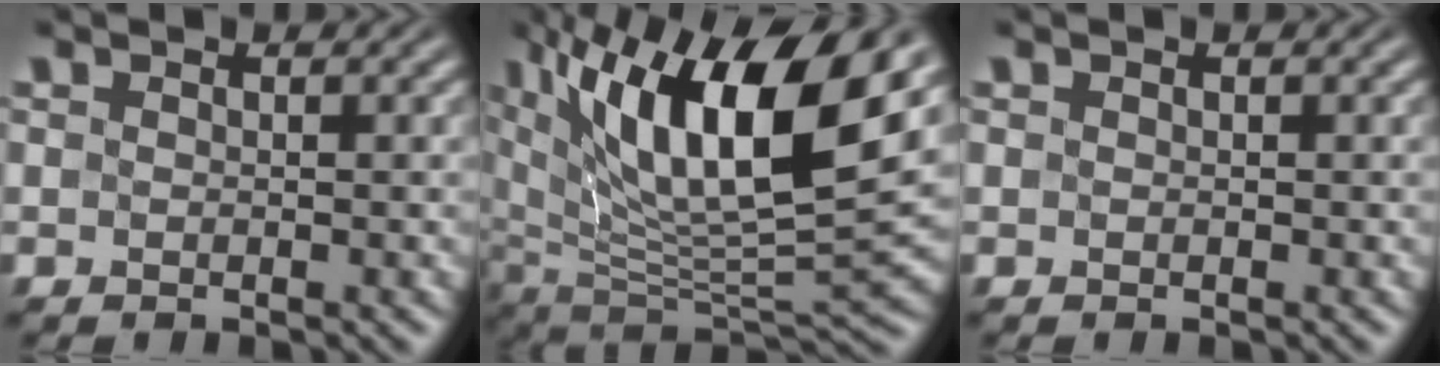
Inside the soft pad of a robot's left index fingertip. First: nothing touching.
{"total": 13.9, "force": [5.8, 4.6, 11.8], "torque": [-0.207, 0.005, 0.106]}
{"total": 0.0}